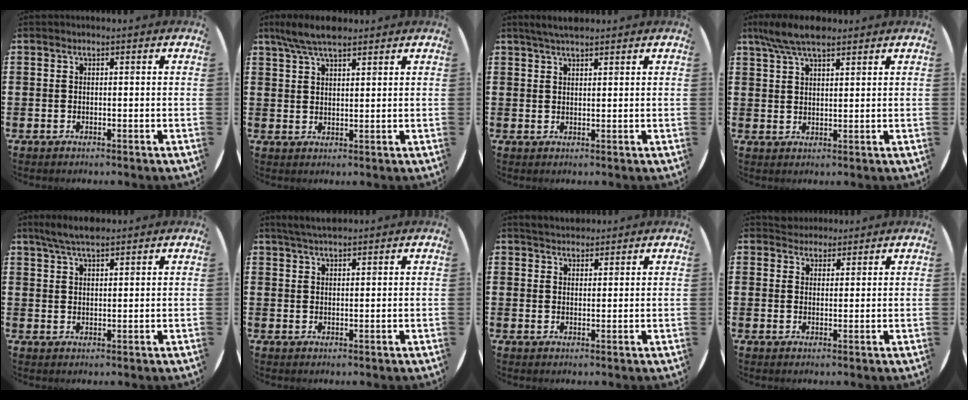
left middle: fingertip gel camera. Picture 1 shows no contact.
{"total": 5.4, "force": [4.3, 1.3, 2.9], "torque": [-0.066, -0.003, 0.079]}
{"total": 2.6, "force": [2.3, 0.4, 1.1], "torque": [-0.026, 0.002, 0.043]}
{"total": 6.0, "force": [4.7, 1.8, 3.4], "torque": [-0.077, -0.002, 0.087]}
{"total": 4.3, "force": [3.7, 0.8, 2.0], "torque": [-0.047, -0.005, 0.068]}
{"total": 2.9, "force": [2.7, 0.4, 1.1], "torque": [-0.027, -0.002, 0.050]}
{"total": 2.8, "force": [2.7, 0.7, 0.0], "torque": [-0.006, -0.002, 0.053]}
{"total": 2.6, "force": [2.5, 0.9, -0.2], "torque": [-0.002, 0.000, 0.049]}